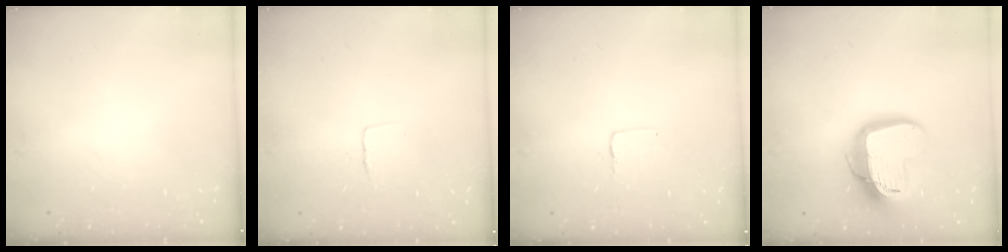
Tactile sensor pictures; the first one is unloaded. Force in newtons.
{"total": 4.0, "press": 4.0, "slide": 0.2}
{"total": 1.0, "press": 1.0, "slide": 0.1}
{"total": 16.3, "press": 16.3, "slide": 1.4}